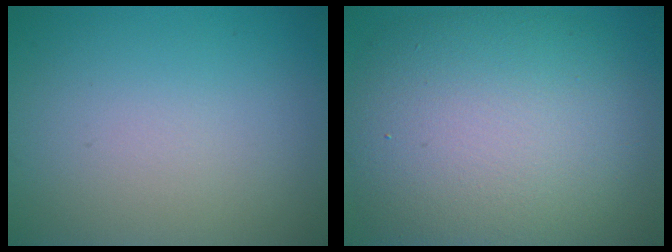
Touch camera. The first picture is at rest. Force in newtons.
{"total": 12.0, "press": 12.0, "slide": 0.5}